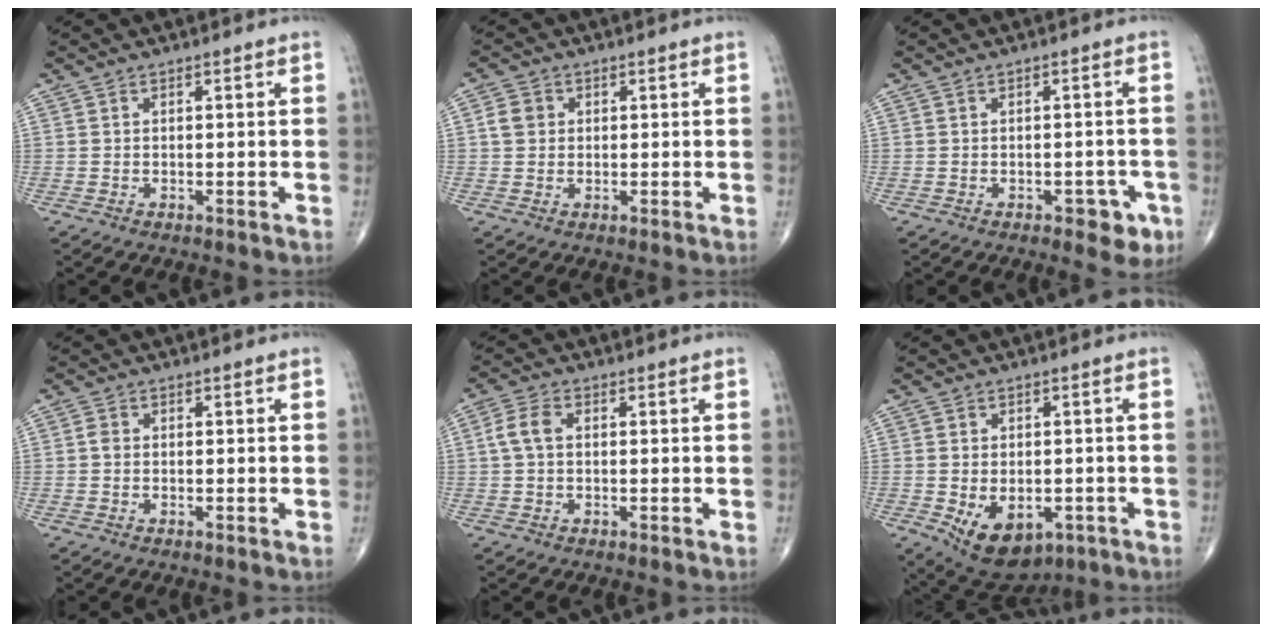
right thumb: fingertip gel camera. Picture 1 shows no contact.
{"total": 2.9, "force": [0.6, 2.6, 1.3], "torque": [-0.013, 0.003, 0.011]}
{"total": 4.5, "force": [-2.2, 2.5, 3.1], "torque": [-0.011, 0.008, -0.025]}
{"total": 1.2, "force": [-0.1, 1.0, 0.7], "torque": [-0.006, 0.003, -0.004]}
{"total": 4.2, "force": [0.5, 2.6, 3.3], "torque": [-0.076, 0.013, 0.006]}
{"total": 11.0, "force": [-4.0, 7.1, 7.4], "torque": [-0.094, 0.001, -0.043]}